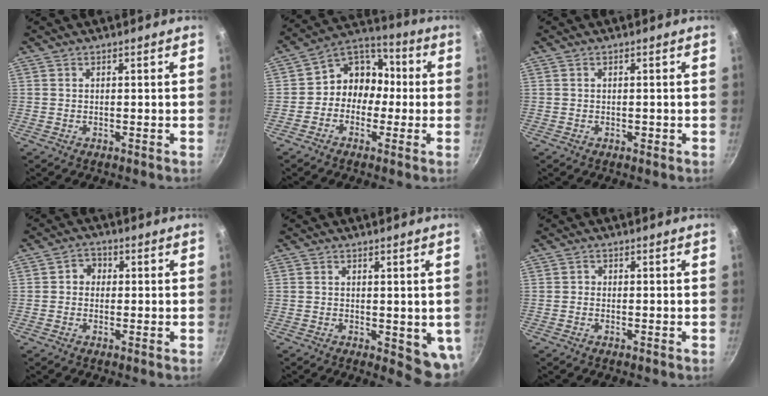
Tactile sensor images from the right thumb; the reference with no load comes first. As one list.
[{"total": 10.1, "force": [-1.1, 8.8, 4.9], "torque": [-0.027, 0.043, -0.041]}, {"total": 0.7, "force": [-0.2, 0.5, 0.4], "torque": [-0.003, 0.002, -0.003]}, {"total": 3.2, "force": [0.2, 2.9, 1.5], "torque": [-0.003, 0.008, -0.004]}, {"total": 6.1, "force": [0.0, 2.9, 5.4], "torque": [-0.056, -0.008, 0.005]}, {"total": 0.7, "force": [-0.2, 0.7, 0.1], "torque": [0.001, 0.003, -0.007]}]